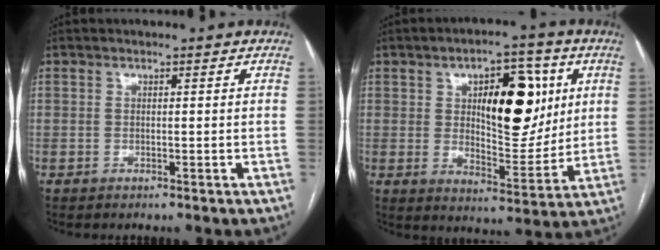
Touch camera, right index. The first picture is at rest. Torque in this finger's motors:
{"motor_torque": [0.59, 0.32, 0.32, 0.12]}